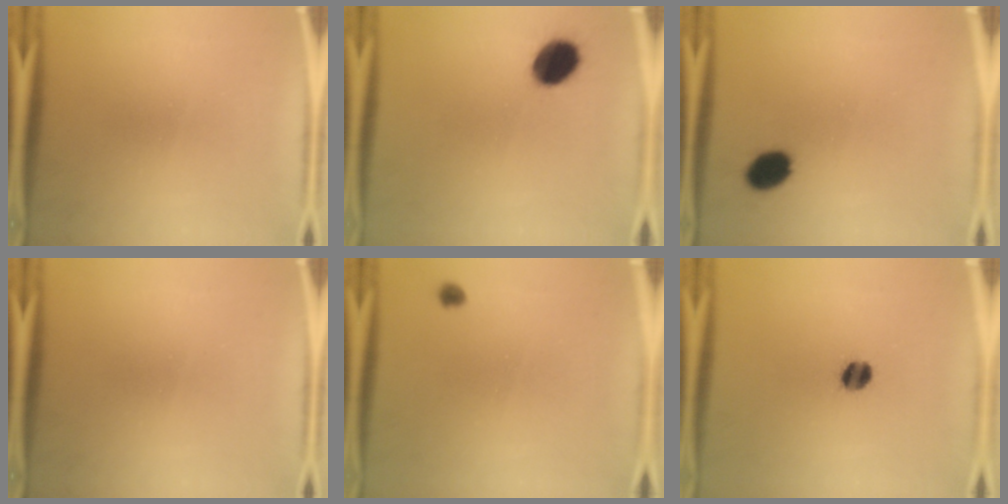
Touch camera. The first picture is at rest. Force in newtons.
{"total": 9.5}
{"total": 5.5}
{"total": 0.0}
{"total": 1.1}
{"total": 4.4}